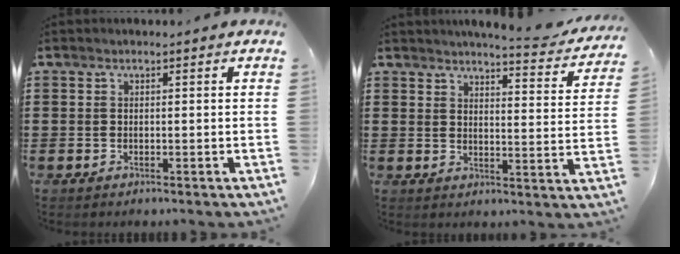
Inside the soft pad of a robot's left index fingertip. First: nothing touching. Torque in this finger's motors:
{"motor_torque": [2.14, 0.00, 0.34, 0.08]}